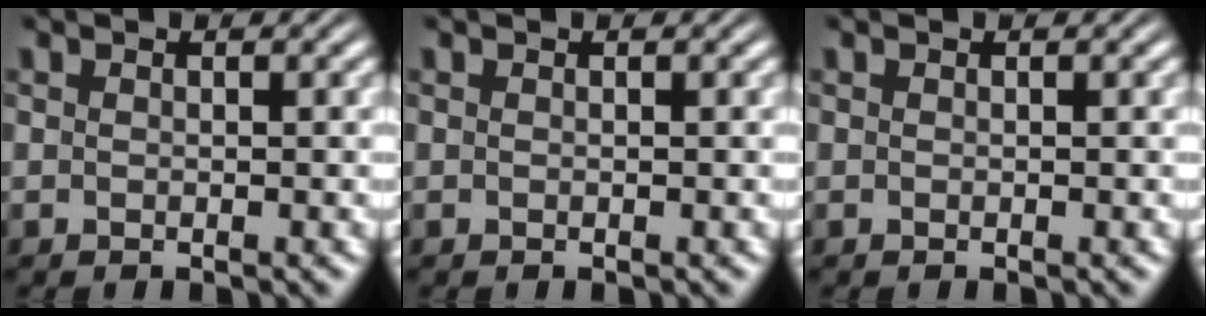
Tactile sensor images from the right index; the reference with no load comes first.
{"total": 0.0}
{"total": 0.0}